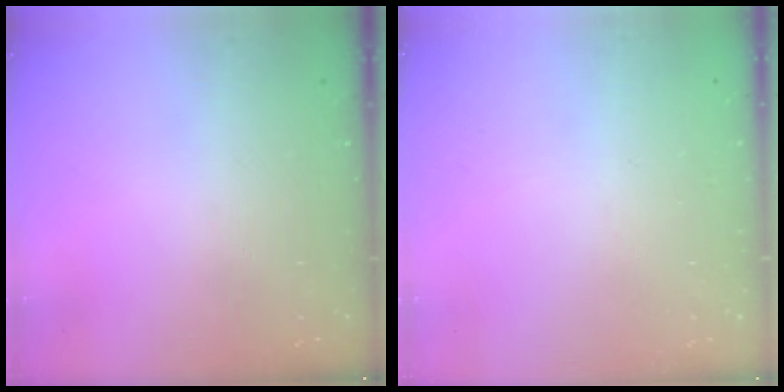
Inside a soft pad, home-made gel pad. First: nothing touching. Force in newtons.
{"total": 2.4, "press": 2.4, "slide": 0.2}